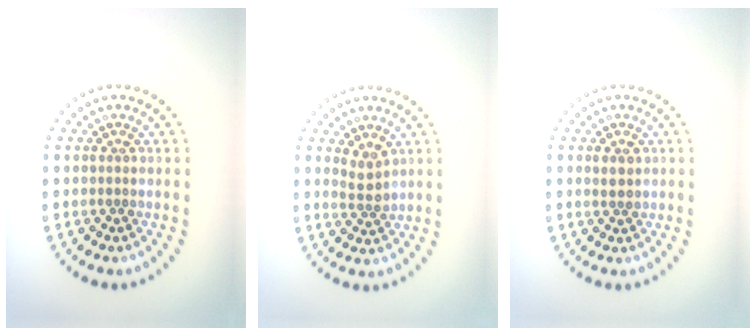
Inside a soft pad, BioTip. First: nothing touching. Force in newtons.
{"total": 1.7, "press": 1.5, "slide": 0.9}
{"total": 1.2, "press": 1.2, "slide": 0.4}